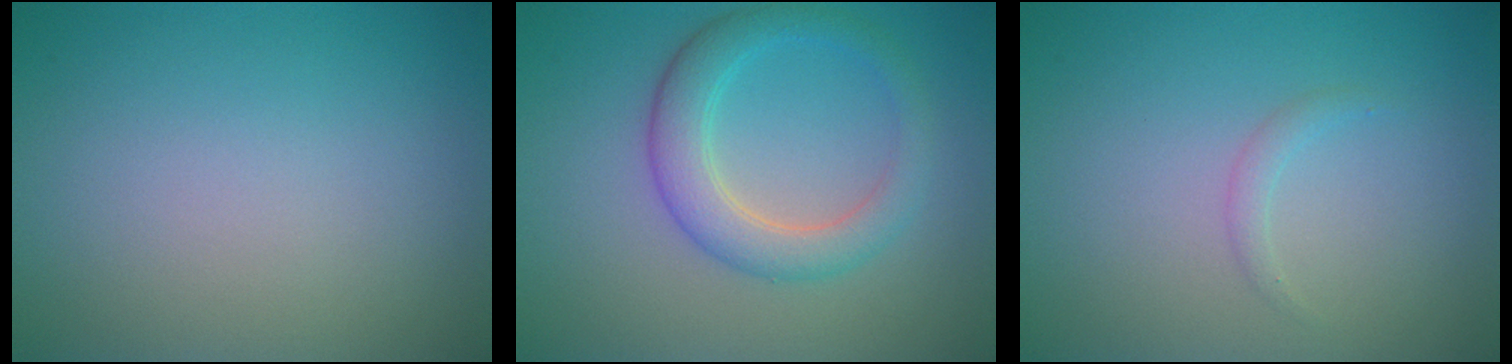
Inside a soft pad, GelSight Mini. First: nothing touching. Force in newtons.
{"total": 4.0, "press": 4.0, "slide": 0.1}
{"total": 0.8, "press": 0.8, "slide": 0.1}